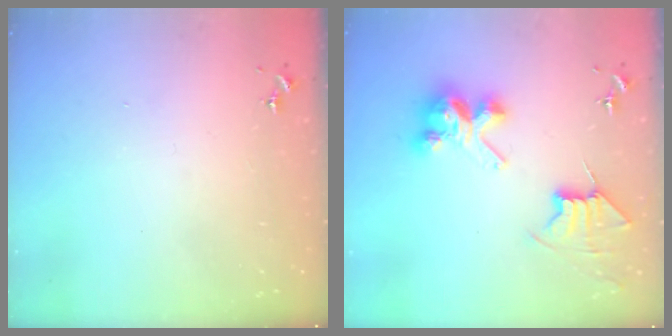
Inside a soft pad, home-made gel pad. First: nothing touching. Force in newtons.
{"total": 9.4, "press": 9.4, "slide": 0.7}